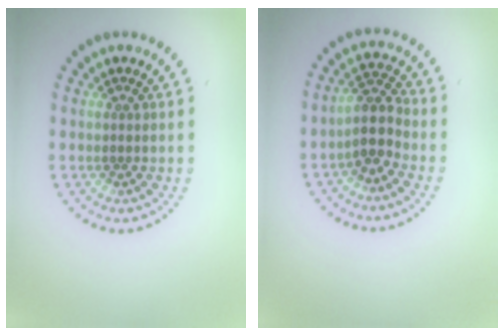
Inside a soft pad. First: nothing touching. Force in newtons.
{"total": 2.8, "press": 2.3, "slide": 1.6}